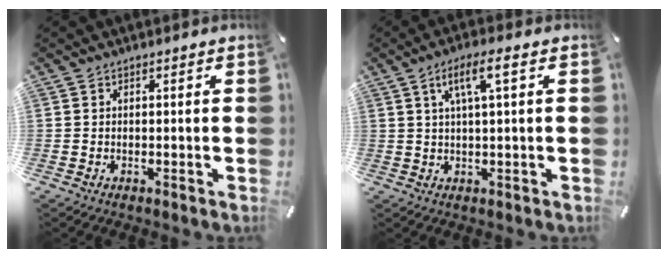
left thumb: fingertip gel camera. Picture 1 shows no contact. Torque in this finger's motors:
{"motor_torque": [0.74, 0.97, 0.66, -0.73, 0.29]}